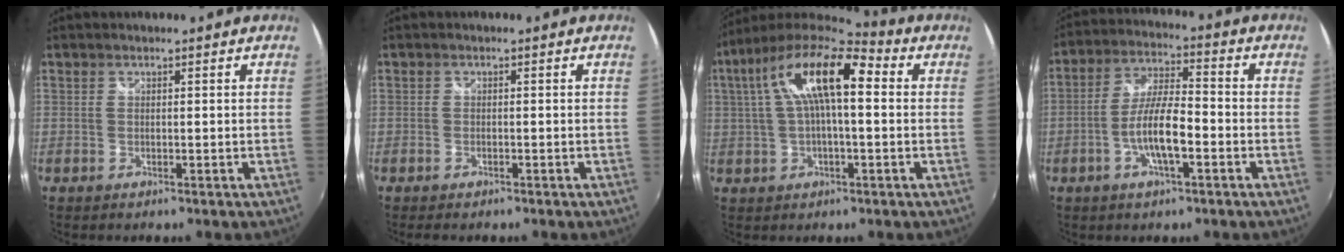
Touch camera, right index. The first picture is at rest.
{"total": 1.5, "force": [-1.2, 0.7, 0.6], "torque": [-0.014, -0.004, -0.021]}
{"total": 16.5, "force": [3.5, 5.7, 15.0], "torque": [-0.272, 0.029, 0.048]}
{"total": 9.2, "force": [-3.3, 2.1, 8.3], "torque": [-0.167, 0.007, -0.059]}